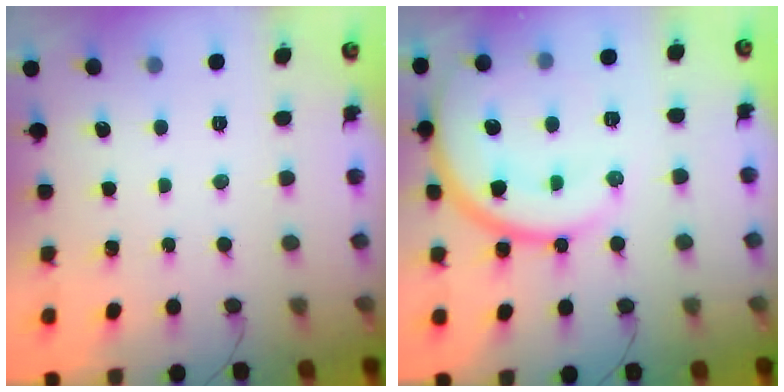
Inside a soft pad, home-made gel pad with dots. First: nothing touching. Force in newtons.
{"total": 20.0, "press": 19.9, "slide": 1.9}